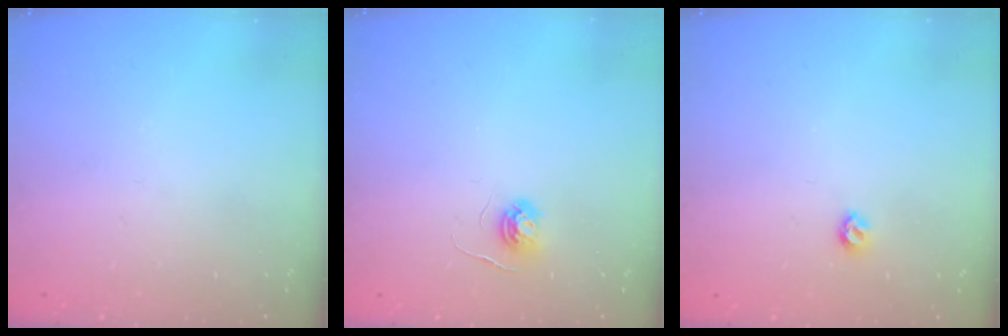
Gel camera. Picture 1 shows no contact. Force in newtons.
{"total": 4.0, "press": 4.0, "slide": 0.5}
{"total": 5.3, "press": 5.3, "slide": 0.7}